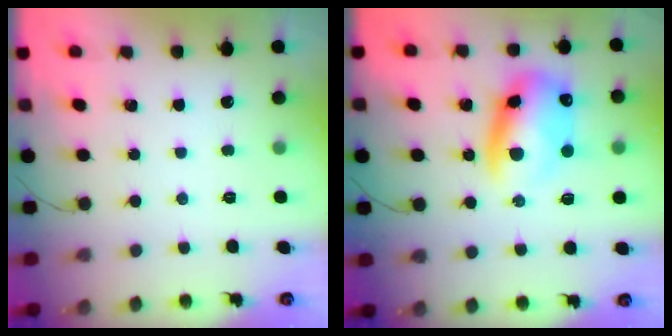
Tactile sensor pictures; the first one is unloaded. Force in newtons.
{"total": 12.7, "press": 12.4, "slide": 2.8}